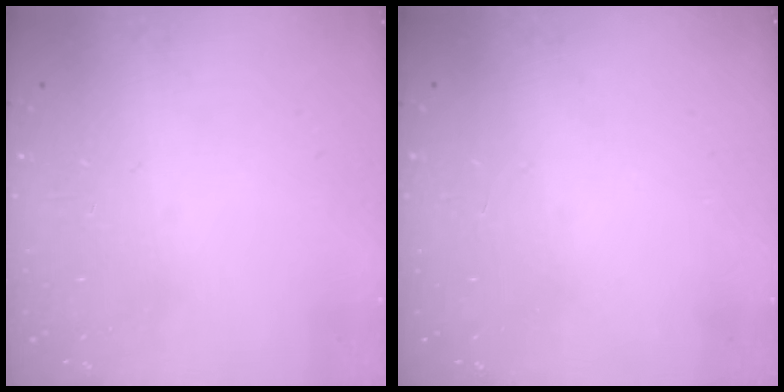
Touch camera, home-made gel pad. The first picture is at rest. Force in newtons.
{"total": 0.0}